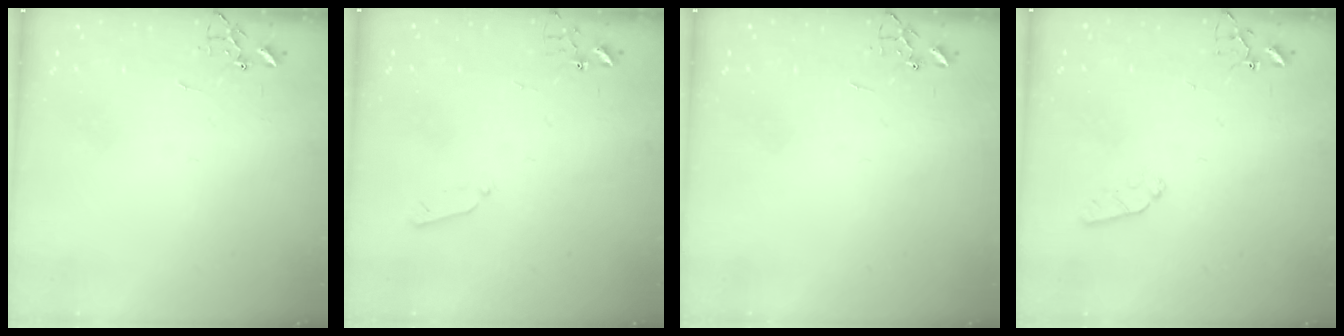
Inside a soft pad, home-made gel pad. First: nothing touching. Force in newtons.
{"total": 3.3, "press": 3.2, "slide": 0.6}
{"total": 0.0}
{"total": 5.0, "press": 4.9, "slide": 0.7}